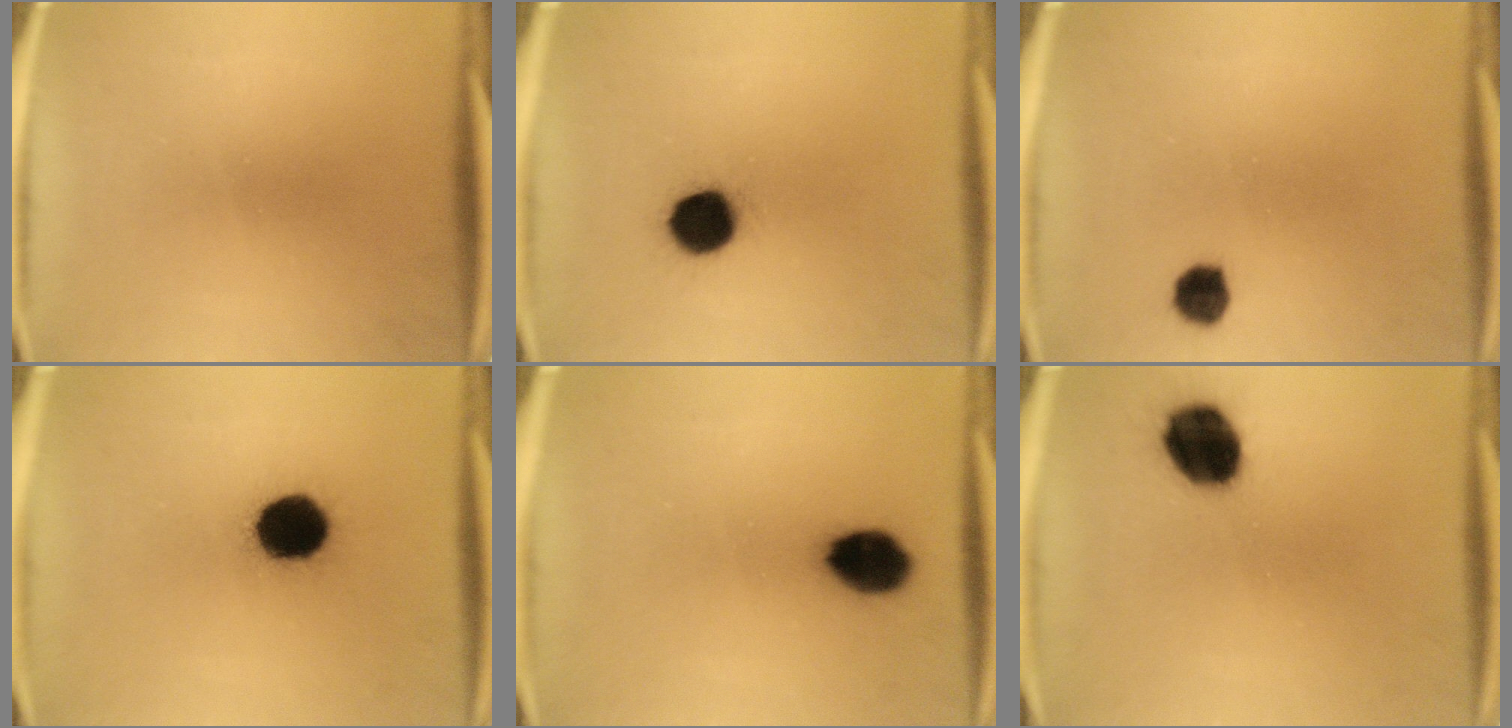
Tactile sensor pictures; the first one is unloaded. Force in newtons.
{"total": 10.4}
{"total": 4.2}
{"total": 14.5}
{"total": 9.1}
{"total": 13.0}